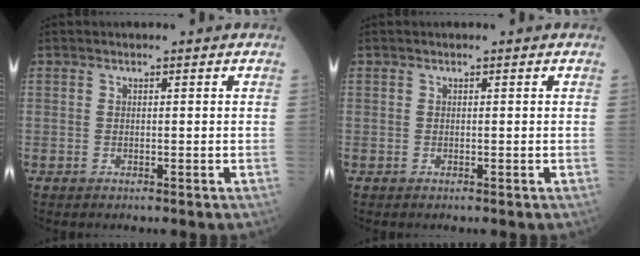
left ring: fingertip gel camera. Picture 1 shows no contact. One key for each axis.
{"total": 0.0}